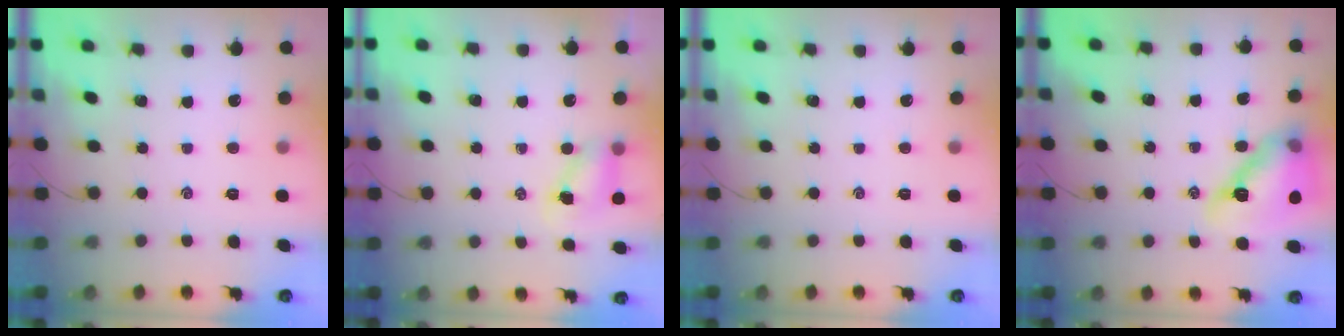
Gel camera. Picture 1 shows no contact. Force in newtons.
{"total": 5.8, "press": 5.8, "slide": 0.6}
{"total": 0.0}
{"total": 15.7, "press": 15.1, "slide": 4.2}